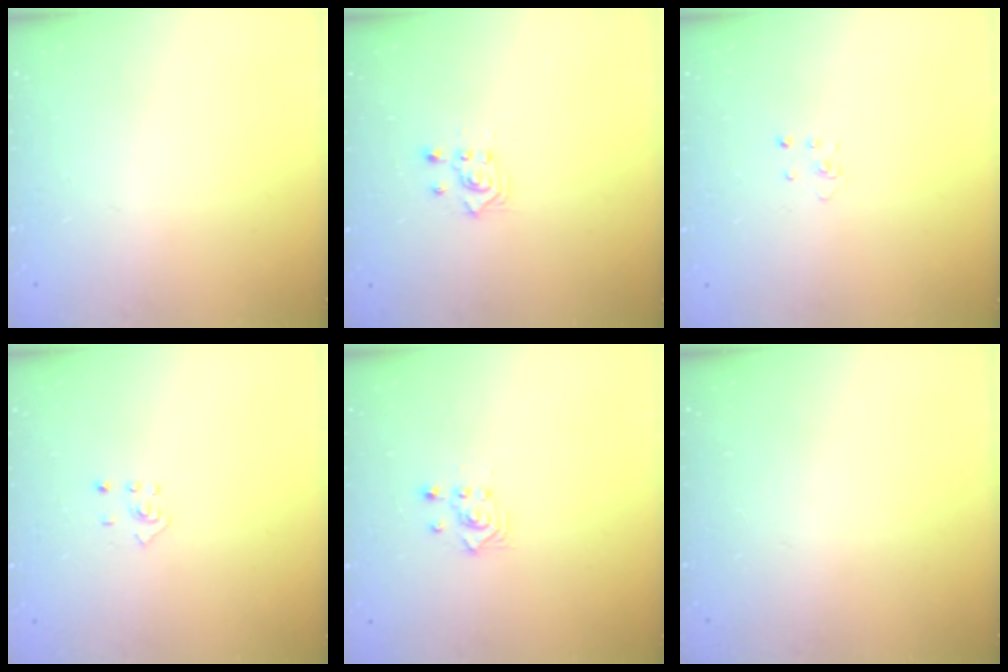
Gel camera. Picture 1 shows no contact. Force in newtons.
{"total": 2.4, "press": 2.2, "slide": 0.8}
{"total": 1.9, "press": 1.9, "slide": 0.1}
{"total": 2.5, "press": 2.4, "slide": 0.8}
{"total": 2.3, "press": 2.3, "slide": 0.3}
{"total": 0.0}